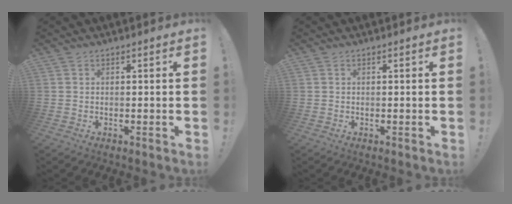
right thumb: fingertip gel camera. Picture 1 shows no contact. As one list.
[{"total": 0.0}]